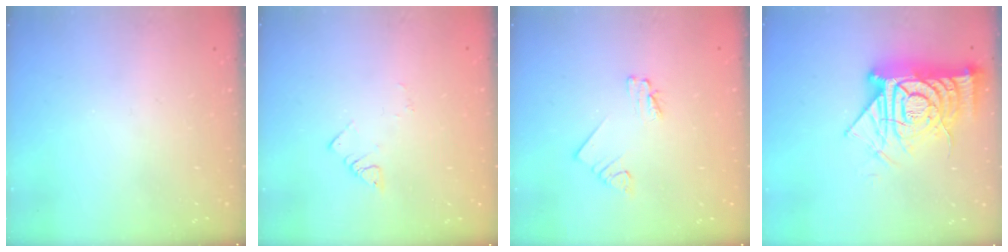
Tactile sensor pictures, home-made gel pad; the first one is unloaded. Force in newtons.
{"total": 2.6, "press": 2.5, "slide": 0.2}
{"total": 1.7, "press": 1.7, "slide": 0.0}
{"total": 19.4, "press": 19.3, "slide": 2.0}